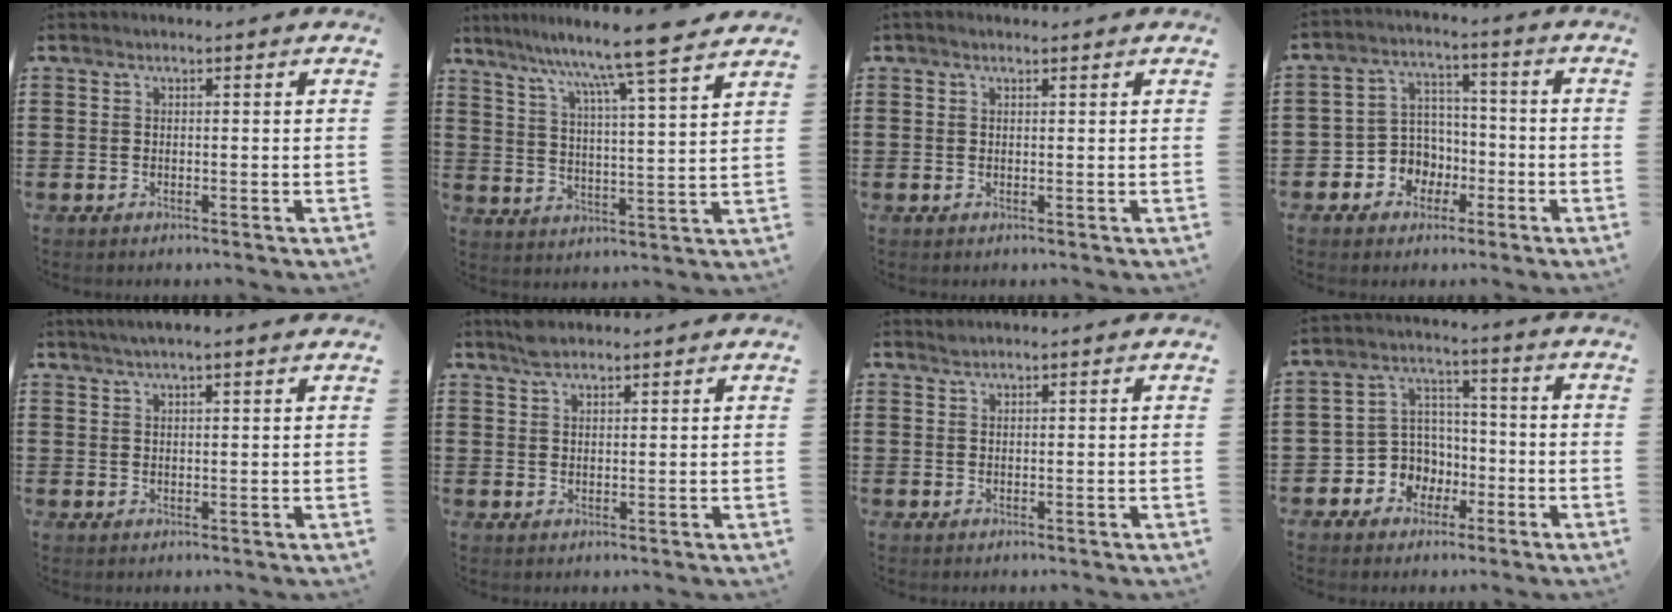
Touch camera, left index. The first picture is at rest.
{"total": 8.5, "force": [7.4, -1.5, 4.0], "torque": [-0.097, -0.055, 0.116]}
{"total": 0.8, "force": [0.6, 0.2, 0.6], "torque": [-0.011, 0.003, 0.010]}
{"total": 6.1, "force": [-2.5, 5.5, 1.3], "torque": [-0.054, 0.008, -0.050]}
{"total": 2.4, "force": [1.8, 0.2, 1.5], "torque": [-0.032, 0.004, 0.033]}
{"total": 2.9, "force": [2.4, 1.0, 1.3], "torque": [-0.031, 0.004, 0.045]}
{"total": 0.8, "force": [0.8, 0.1, 0.2], "torque": [-0.006, -0.001, 0.016]}
{"total": 7.0, "force": [-2.8, 6.2, 1.4], "torque": [-0.064, 0.007, -0.055]}